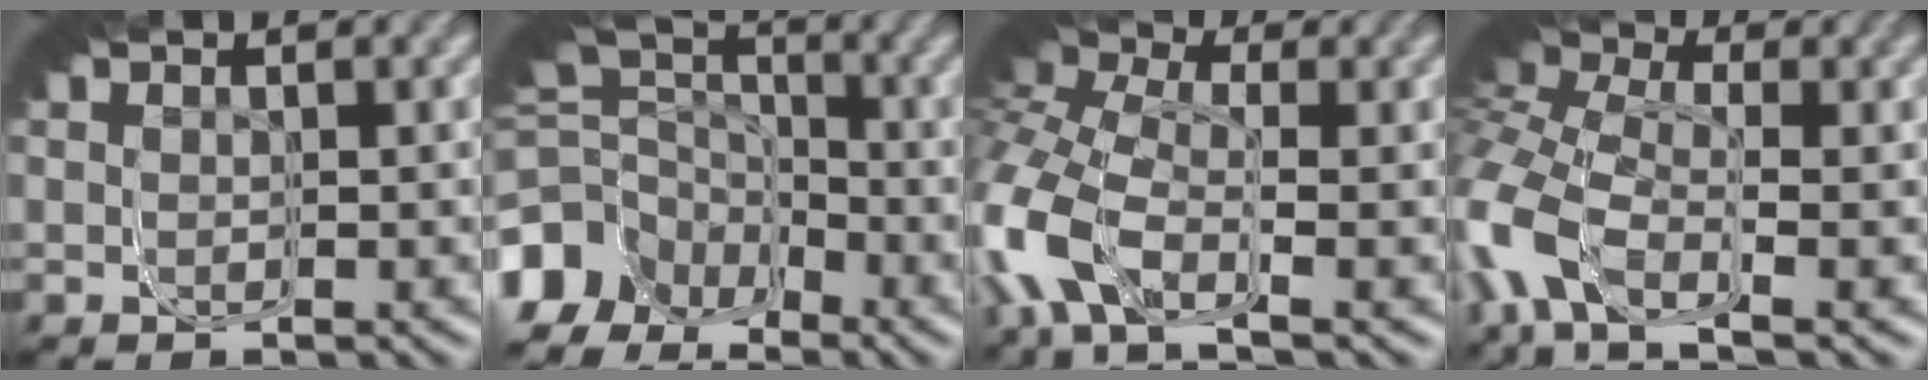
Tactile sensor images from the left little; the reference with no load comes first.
{"total": 8.9, "force": [-4.0, 6.1, 5.1], "torque": [-0.045, 0.000, -0.081]}
{"total": 6.1, "force": [-0.8, 4.1, 4.4], "torque": [-0.036, 0.025, -0.041]}
{"total": 5.4, "force": [-0.9, 3.6, 4.0], "torque": [-0.029, 0.025, -0.041]}